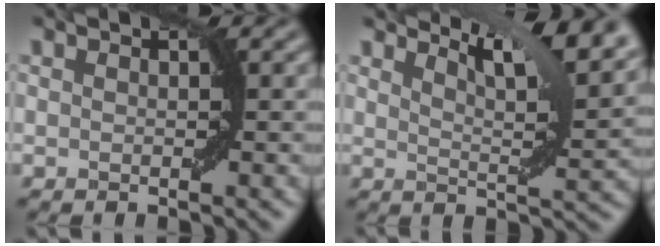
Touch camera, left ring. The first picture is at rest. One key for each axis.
{"total": 7.7, "fx": 5.8, "fy": 1.5, "fz": 4.8, "tx": -0.067, "ty": 0.011, "tz": 0.081}